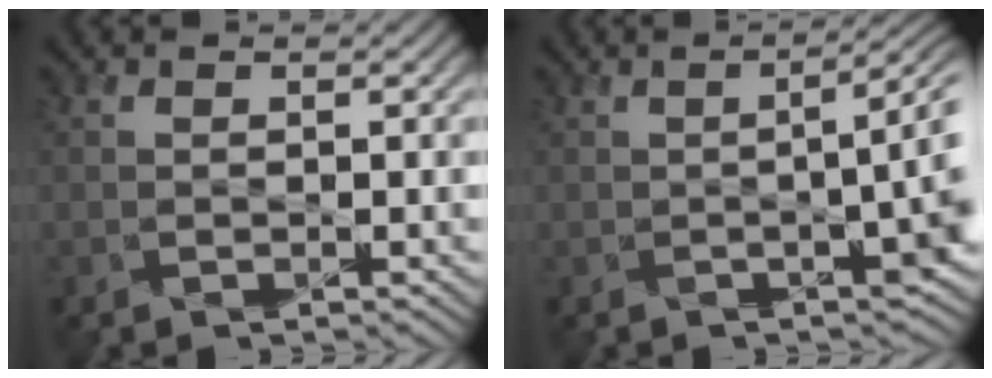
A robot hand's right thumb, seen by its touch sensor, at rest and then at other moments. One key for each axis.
{"total": 6.9, "fx": -0.6, "fy": 2.0, "fz": 6.5, "tx": -0.067, "ty": -0.001, "tz": -0.014}